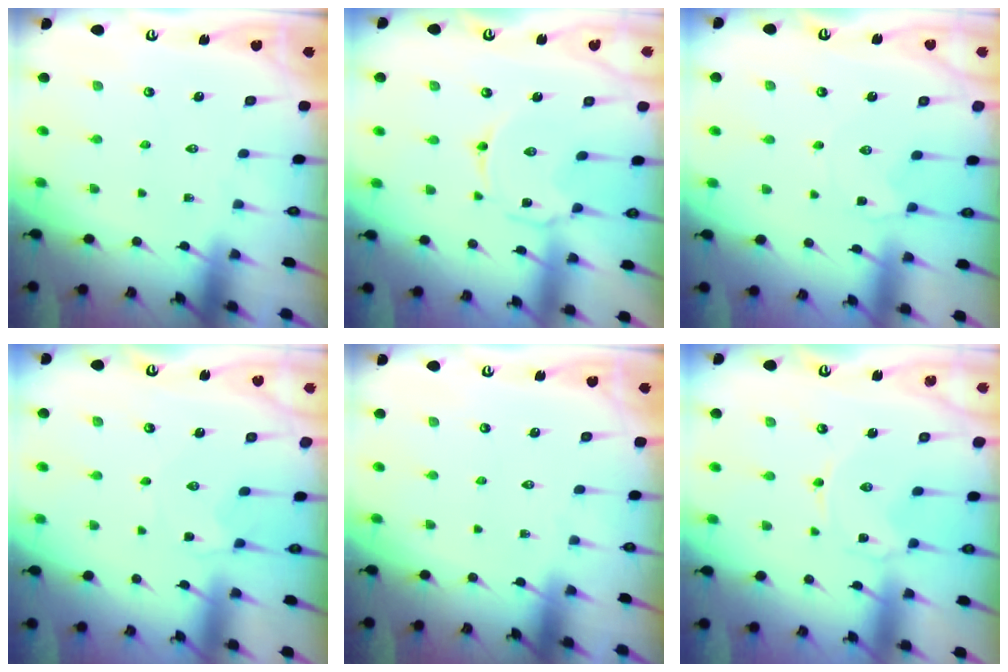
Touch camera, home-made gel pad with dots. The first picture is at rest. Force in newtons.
{"total": 2.9, "press": 2.9, "slide": 0.4}
{"total": 1.1, "press": 1.0, "slide": 0.3}
{"total": 3.3, "press": 3.3, "slide": 0.5}
{"total": 0.0}
{"total": 0.0}